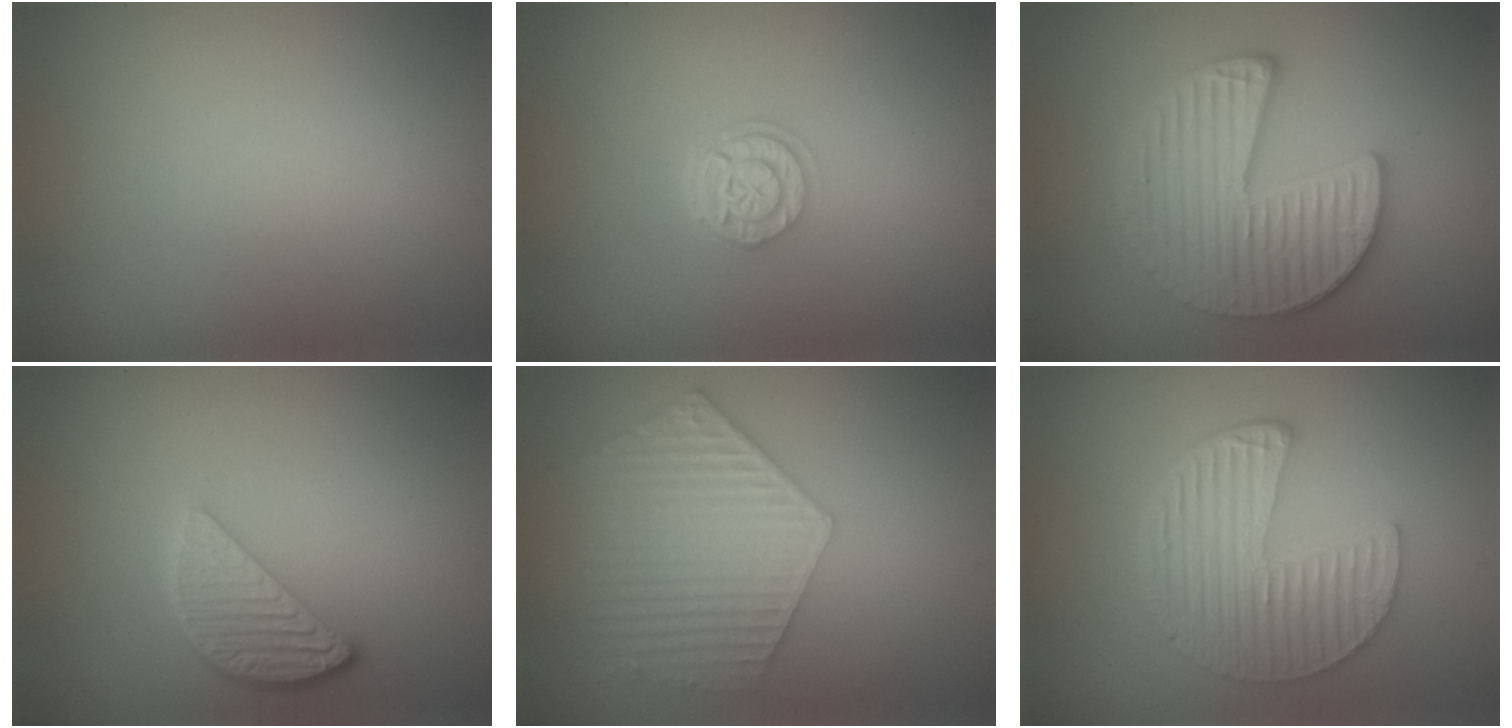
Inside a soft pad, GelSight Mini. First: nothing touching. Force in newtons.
{"total": 2.6, "press": 2.1, "slide": 1.5}
{"total": 6.1, "press": 6.0, "slide": 1.0}
{"total": 3.4, "press": 2.9, "slide": 1.8}
{"total": 6.2, "press": 4.5, "slide": 4.2}
{"total": 6.3, "press": 4.6, "slide": 4.4}